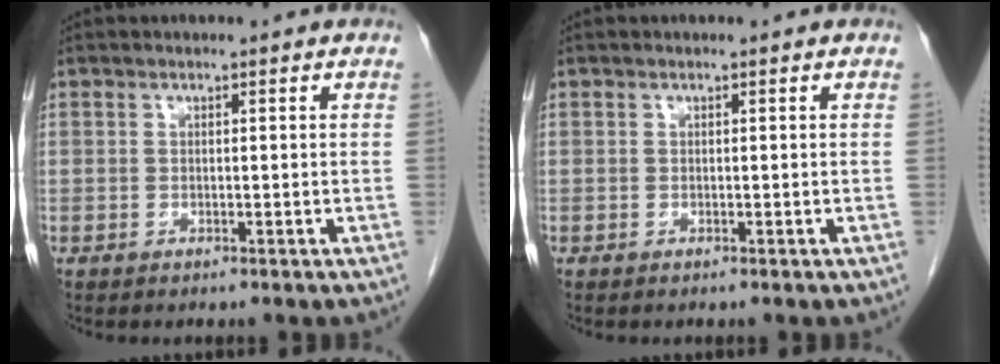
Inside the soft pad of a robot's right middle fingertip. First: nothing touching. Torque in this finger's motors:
{"motor_torque": [0.48, 0.06, 0.07, 0.01]}